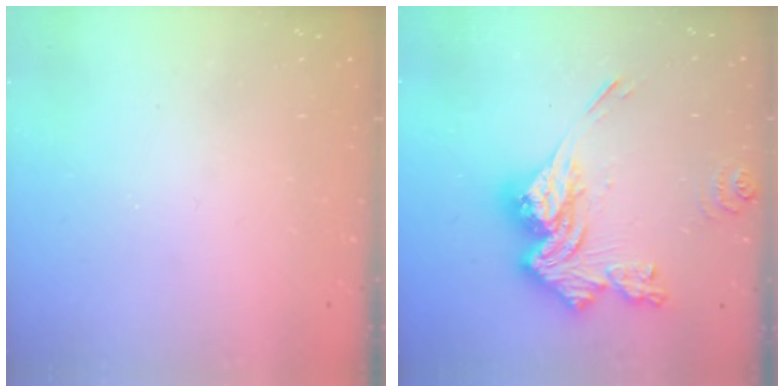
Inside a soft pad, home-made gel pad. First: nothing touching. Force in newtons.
{"total": 18.3, "press": 18.2, "slide": 1.7}